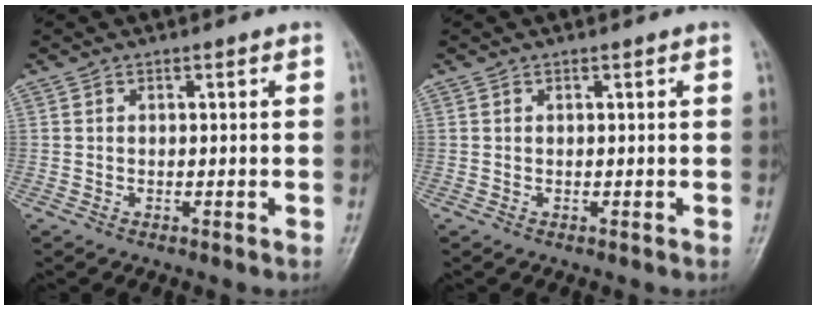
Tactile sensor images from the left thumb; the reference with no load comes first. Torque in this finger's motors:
{"motor_torque": [0.06, 0.06, -0.02, -0.02, 0.00]}